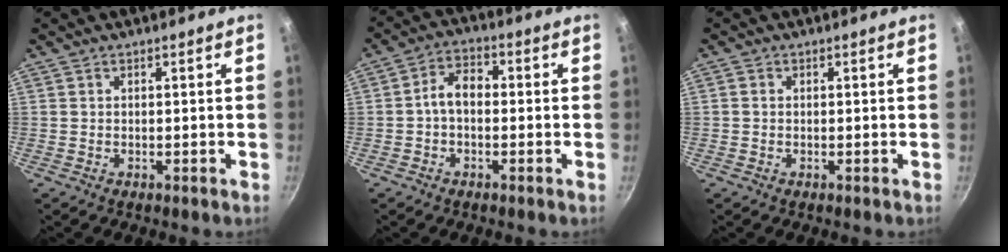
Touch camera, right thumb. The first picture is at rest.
{"total": 5.4, "force": [-0.6, 3.6, 4.0], "torque": [-0.058, 0.022, -0.023]}
{"total": 0.6, "force": [-0.1, 0.6, 0.2], "torque": [-0.003, 0.003, -0.003]}